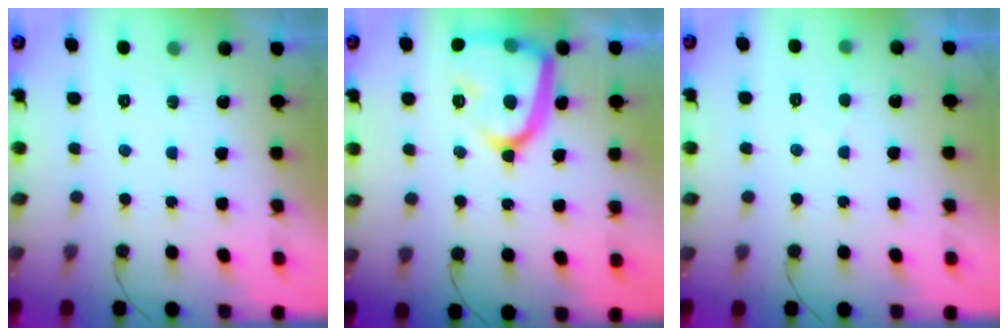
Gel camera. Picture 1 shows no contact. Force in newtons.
{"total": 17.0, "press": 17.0, "slide": 1.1}
{"total": 2.2, "press": 2.2, "slide": 0.3}